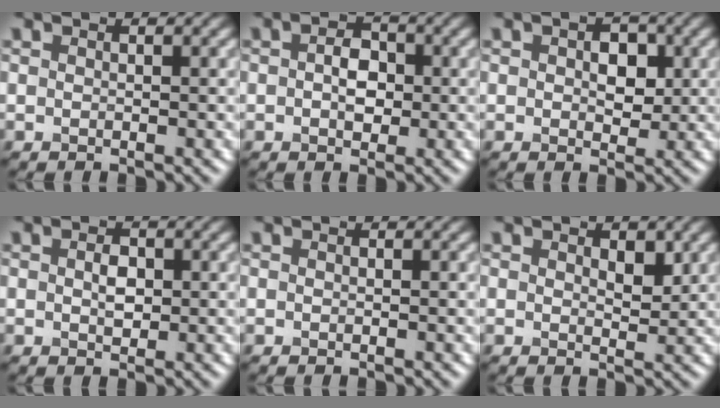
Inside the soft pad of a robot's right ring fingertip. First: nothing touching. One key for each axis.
{"total": 2.8, "fx": 0.1, "fy": 1.9, "fz": 2.1, "tx": -0.036, "ty": 0.003, "tz": -0.003}
{"total": 3.1, "fx": 0.5, "fy": 2.0, "fz": 2.3, "tx": -0.031, "ty": -0.001, "tz": 0.005}
{"total": 1.9, "fx": 0.1, "fy": 1.2, "fz": 1.5, "tx": -0.029, "ty": 0.000, "tz": 0.003}
{"total": 0.0}
{"total": 1.8, "fx": 0.8, "fy": 1.0, "fz": 1.3, "tx": -0.017, "ty": -0.006, "tz": 0.014}